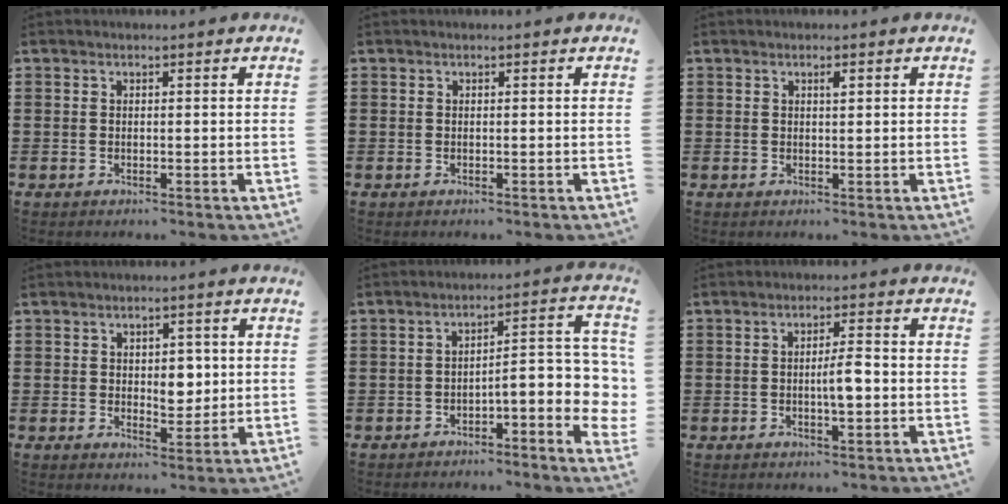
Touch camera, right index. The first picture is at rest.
{"total": 0.0}
{"total": 1.0, "force": [0.4, 0.3, 0.8], "torque": [-0.017, 0.002, 0.007]}
{"total": 4.4, "force": [0.6, 2.9, 3.2], "torque": [-0.044, 0.001, 0.005]}
{"total": 5.0, "force": [-2.6, 1.2, 4.1], "torque": [-0.063, -0.016, -0.053]}
{"total": 3.9, "force": [-0.5, 0.9, 3.8], "torque": [-0.066, 0.003, -0.011]}